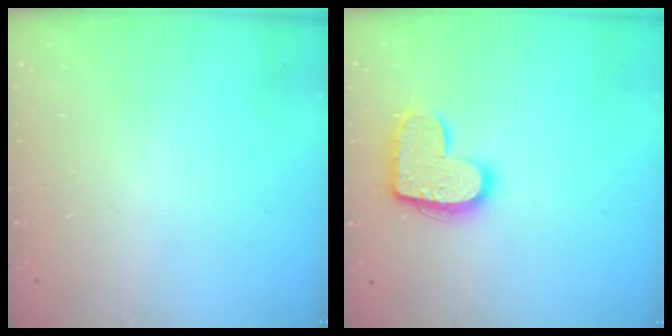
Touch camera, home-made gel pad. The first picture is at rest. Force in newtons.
{"total": 13.7, "press": 13.7, "slide": 0.6}